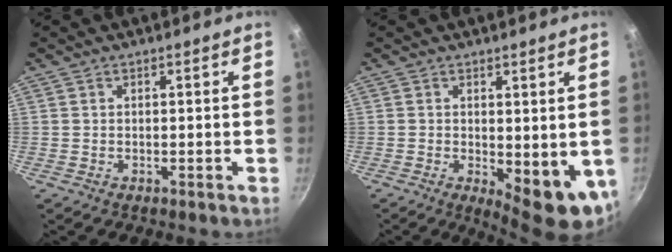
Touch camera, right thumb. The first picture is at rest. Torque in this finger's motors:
{"motor_torque": [-0.43, 0.87, 0.22, 0.02, 0.24]}